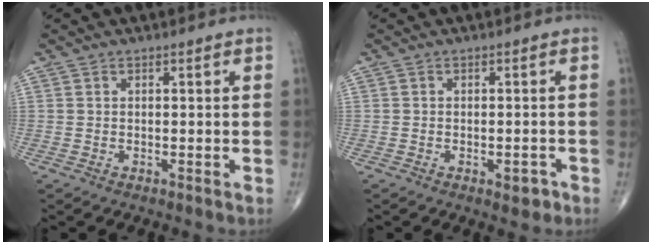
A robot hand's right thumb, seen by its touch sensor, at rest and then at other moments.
{"total": 2.5, "force": [-1.3, 1.2, 1.8], "torque": [-0.014, 0.005, -0.014]}